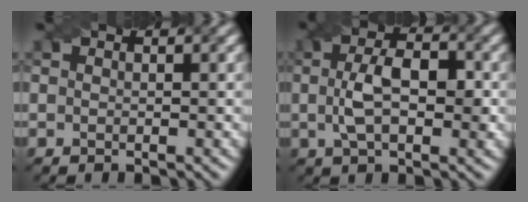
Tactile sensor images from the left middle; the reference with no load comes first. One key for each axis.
{"total": 5.5, "fx": 0.0, "fy": 2.6, "fz": 4.8, "tx": -0.087, "ty": 0.004, "tz": -0.002}